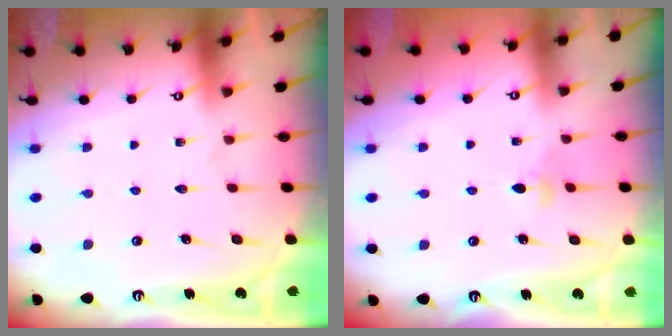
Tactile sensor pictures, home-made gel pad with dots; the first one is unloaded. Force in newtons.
{"total": 2.8, "press": 2.7, "slide": 0.8}